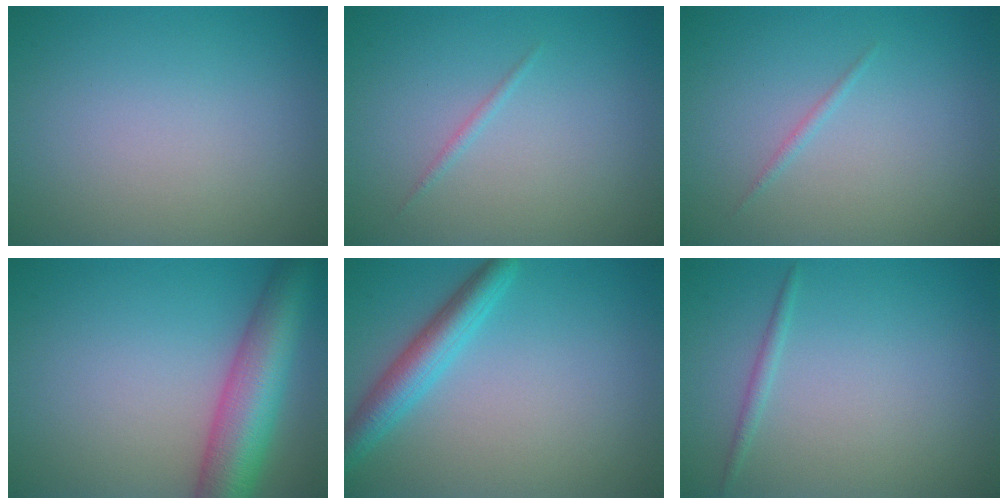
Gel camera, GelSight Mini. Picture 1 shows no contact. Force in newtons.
{"total": 0.6, "press": 0.6, "slide": 0.0}
{"total": 0.6, "press": 0.6, "slide": 0.0}
{"total": 8.4, "press": 8.4, "slide": 0.3}
{"total": 3.8, "press": 3.8, "slide": 0.1}
{"total": 0.9, "press": 0.9, "slide": 0.0}